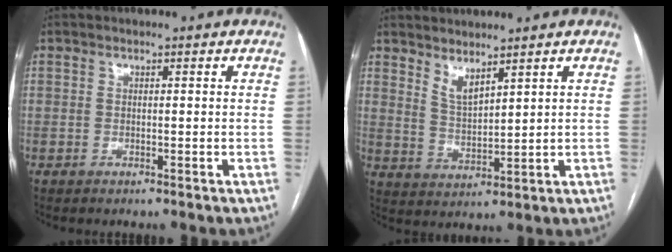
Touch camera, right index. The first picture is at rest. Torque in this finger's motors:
{"motor_torque": [0.00, 0.10, 0.05, 0.02]}